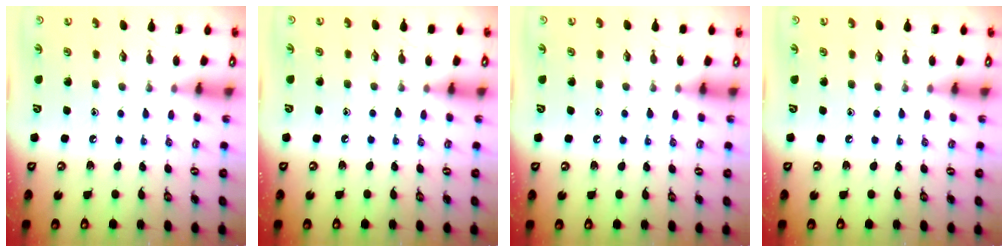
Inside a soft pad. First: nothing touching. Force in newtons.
{"total": 3.0, "press": 3.0, "slide": 0.5}
{"total": 6.0, "press": 5.9, "slide": 0.8}
{"total": 0.0}